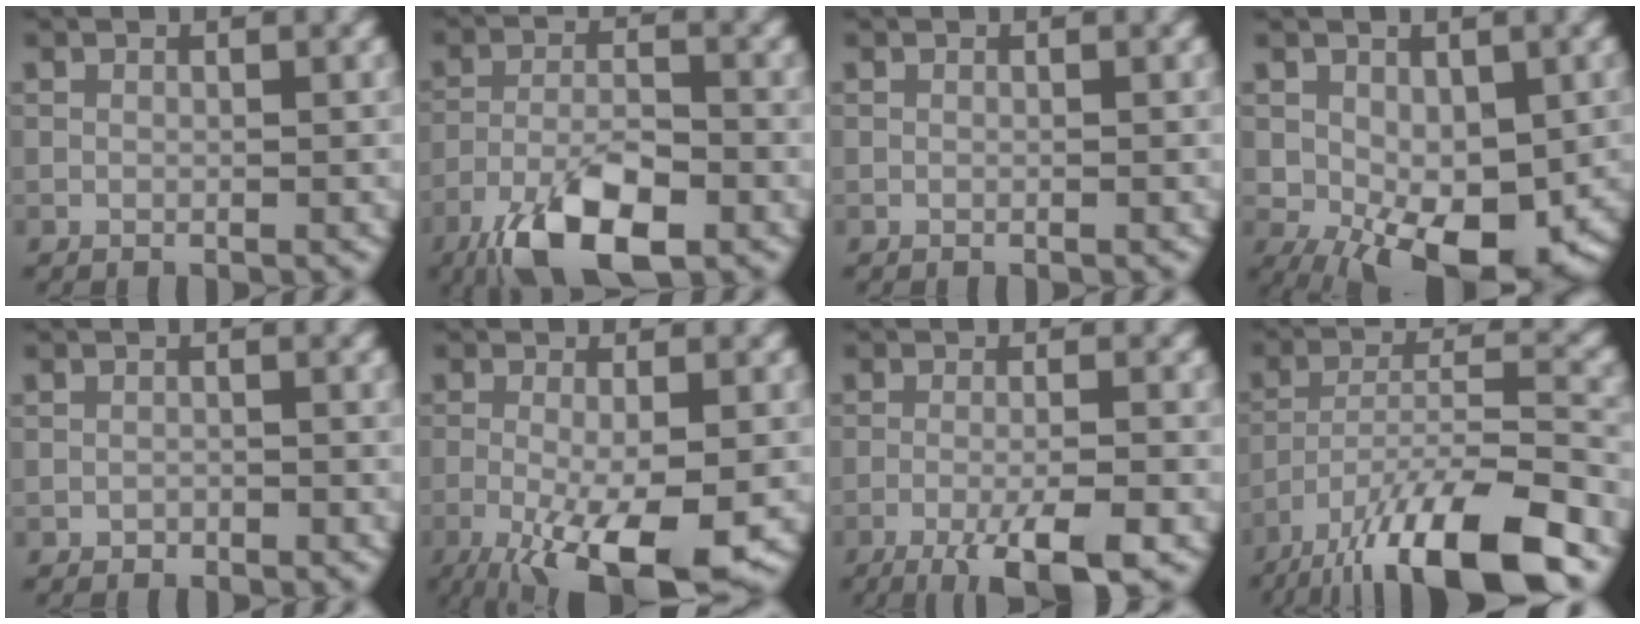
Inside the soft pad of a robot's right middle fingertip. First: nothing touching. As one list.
[{"total": 9.0, "force": [-5.5, 3.2, 6.4], "torque": [-0.117, -0.008, -0.104]}, {"total": 0.0}, {"total": 8.7, "force": [-2.3, 4.9, 6.8], "torque": [-0.113, -0.016, -0.034]}, {"total": 0.7, "force": [-0.5, 0.4, 0.2], "torque": [-0.003, -0.001, -0.009]}, {"total": 9.4, "force": [-3.9, 2.5, 8.2], "torque": [-0.143, -0.015, -0.056]}, {"total": 6.4, "force": [-3.7, 1.3, 5.0], "torque": [-0.078, -0.001, -0.063]}, {"total": 14.6, "force": [-10.6, 3.5, 9.5], "torque": [-0.174, -0.007, -0.175]}]